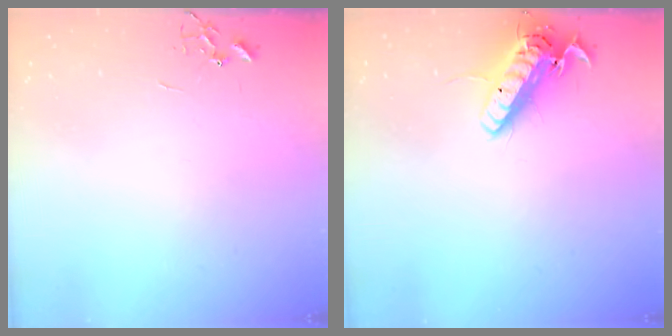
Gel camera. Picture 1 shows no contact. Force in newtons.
{"total": 15.0, "press": 14.7, "slide": 3.0}